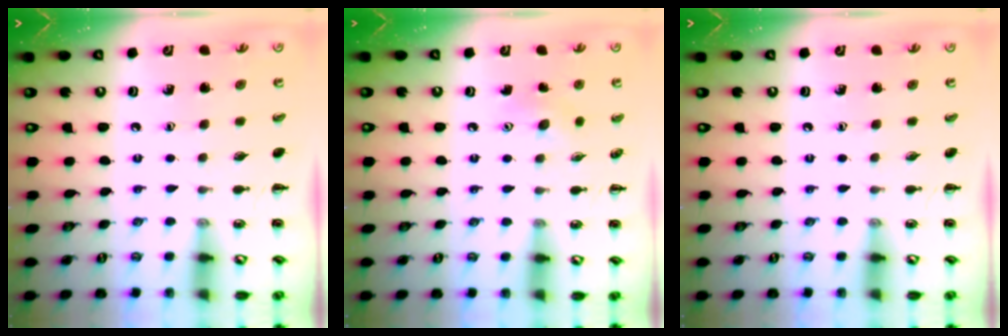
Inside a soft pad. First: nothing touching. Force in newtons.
{"total": 6.0, "press": 5.8, "slide": 1.4}
{"total": 0.0}